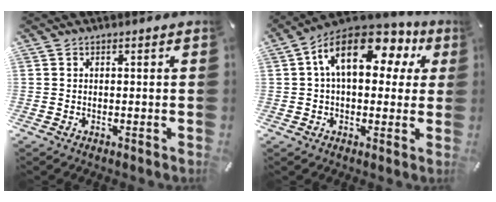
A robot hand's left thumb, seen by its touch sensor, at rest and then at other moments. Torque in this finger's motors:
{"motor_torque": [0.25, 1.27, 1.75, -1.01, 0.55]}